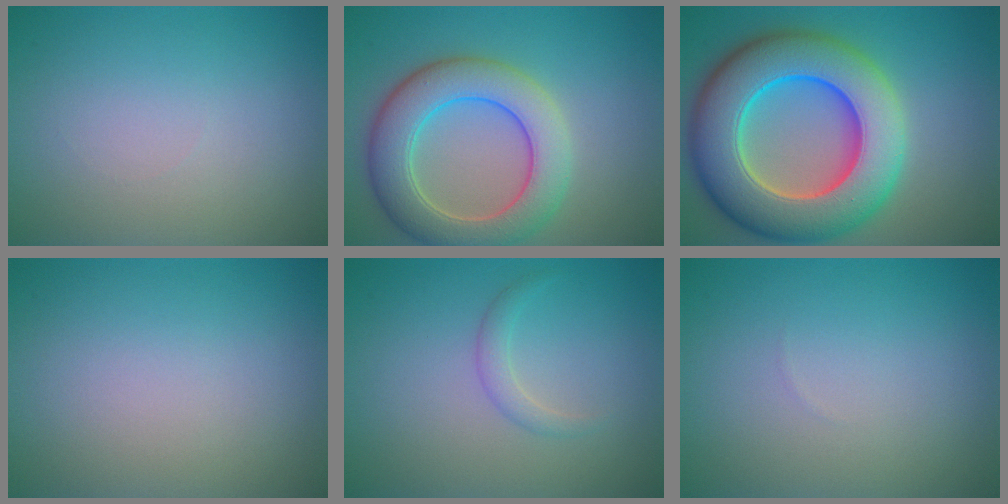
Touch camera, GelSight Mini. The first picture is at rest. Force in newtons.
{"total": 7.4, "press": 7.4, "slide": 0.3}
{"total": 13.2, "press": 13.0, "slide": 2.1}
{"total": 0.0}
{"total": 1.3, "press": 1.3, "slide": 0.1}
{"total": 0.0}